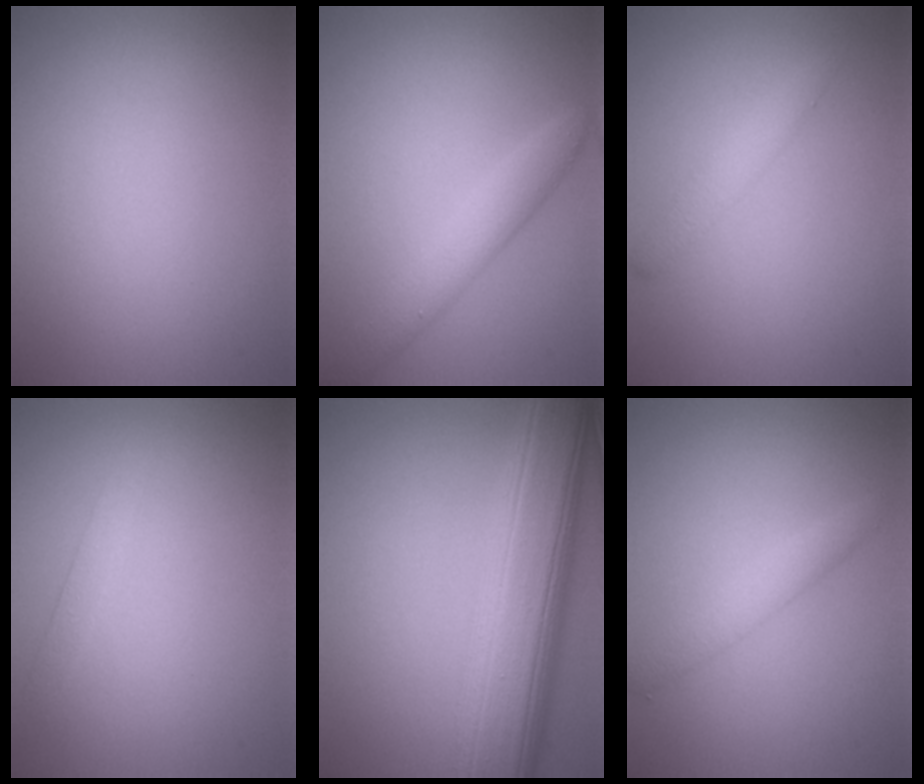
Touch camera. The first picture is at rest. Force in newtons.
{"total": 3.2, "press": 3.2, "slide": 0.0}
{"total": 1.7, "press": 1.7, "slide": 0.1}
{"total": 1.3, "press": 1.3, "slide": 0.1}
{"total": 11.3, "press": 11.3, "slide": 0.3}
{"total": 2.0, "press": 2.0, "slide": 0.1}